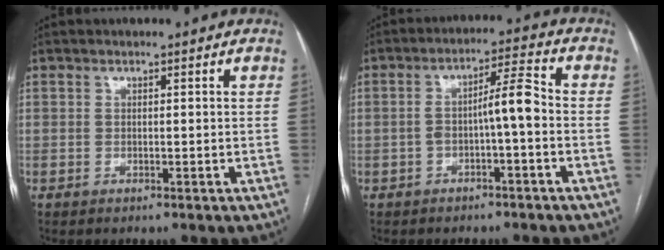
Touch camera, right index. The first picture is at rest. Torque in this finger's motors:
{"motor_torque": [0.38, 0.13, 0.22, 0.09]}